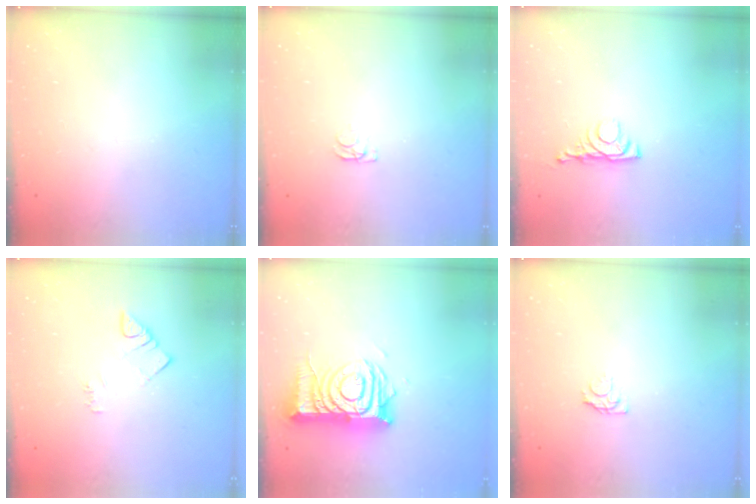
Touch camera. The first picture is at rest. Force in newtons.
{"total": 1.2, "press": 1.1, "slide": 0.3}
{"total": 4.3, "press": 4.2, "slide": 0.7}
{"total": 4.5, "press": 4.5, "slide": 0.5}
{"total": 14.2, "press": 14.1, "slide": 1.2}
{"total": 4.0, "press": 4.0, "slide": 0.4}